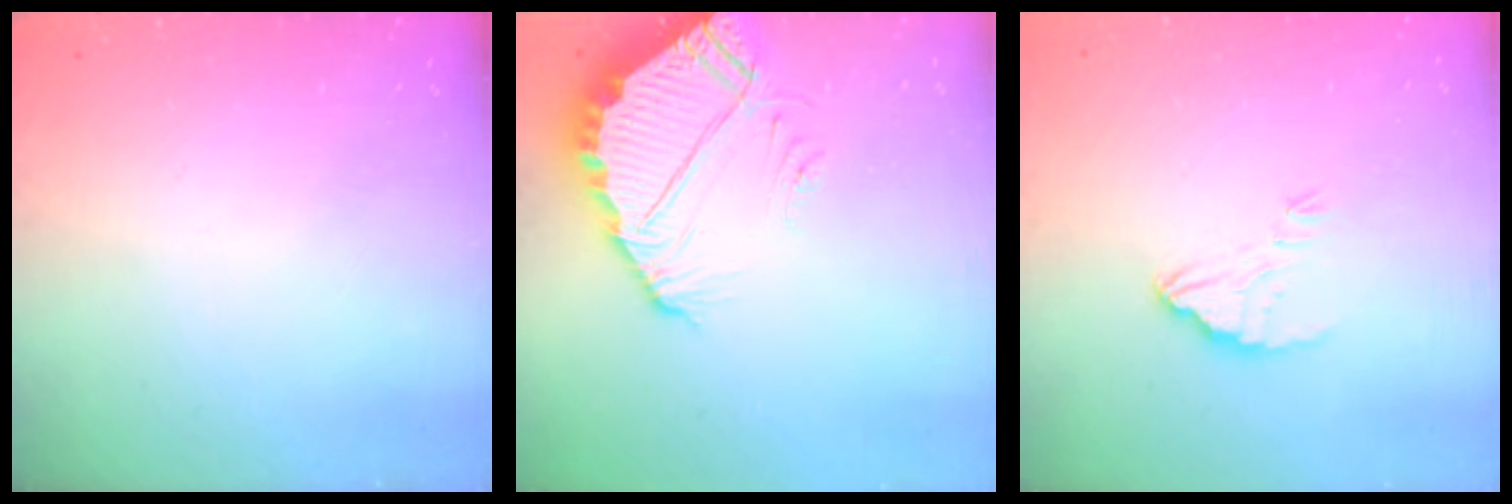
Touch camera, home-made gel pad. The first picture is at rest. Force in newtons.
{"total": 6.7, "press": 6.7, "slide": 0.3}
{"total": 3.0, "press": 3.0, "slide": 0.2}